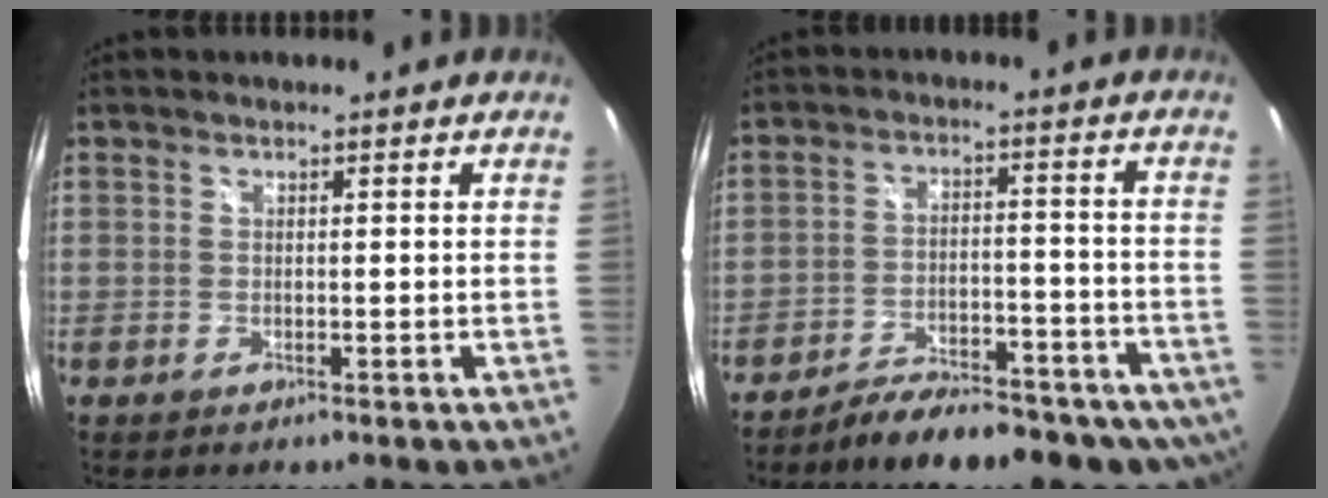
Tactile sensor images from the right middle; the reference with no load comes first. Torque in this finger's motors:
{"motor_torque": [1.00, -1.13, 0.13, 0.06]}